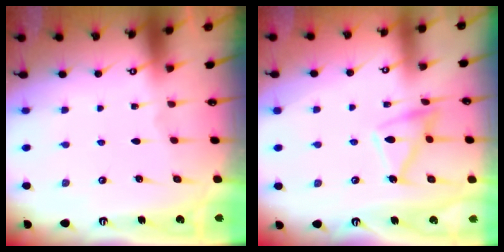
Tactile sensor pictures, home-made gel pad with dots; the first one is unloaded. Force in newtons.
{"total": 12.7, "press": 12.7, "slide": 0.9}